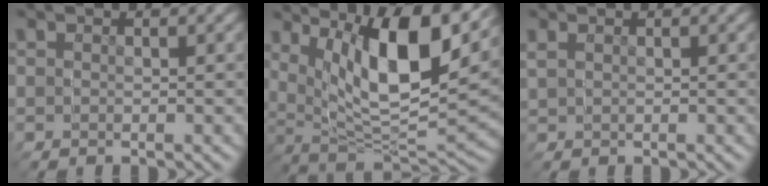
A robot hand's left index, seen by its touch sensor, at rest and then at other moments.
{"total": 12.0, "force": [6.1, 6.3, 8.3], "torque": [-0.150, 0.024, 0.083]}
{"total": 0.0}